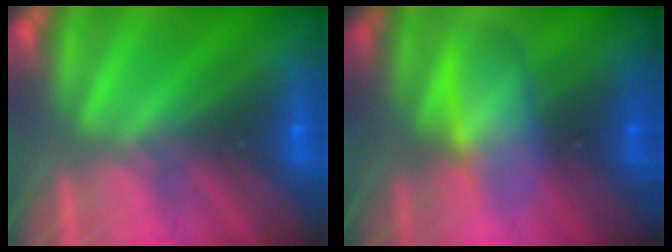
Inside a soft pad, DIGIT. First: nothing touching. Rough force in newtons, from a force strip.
{"total": 3.0}